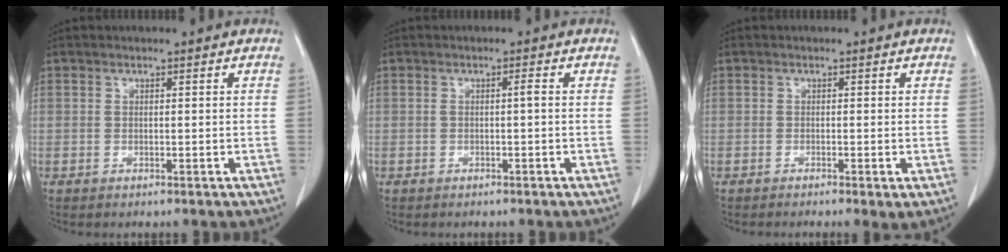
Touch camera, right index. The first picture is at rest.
{"total": 0.6, "force": [-0.1, -0.1, 0.6], "torque": [-0.007, 0.003, -0.001]}
{"total": 2.0, "force": [-1.1, 0.2, 1.7], "torque": [-0.024, -0.007, -0.015]}